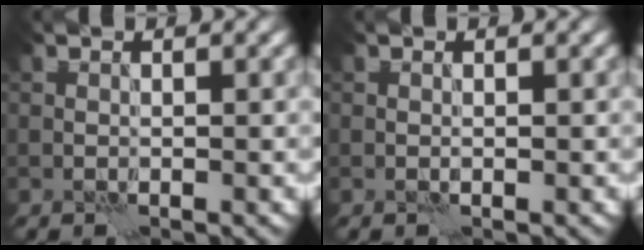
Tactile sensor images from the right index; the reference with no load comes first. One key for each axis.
{"total": 0.0}